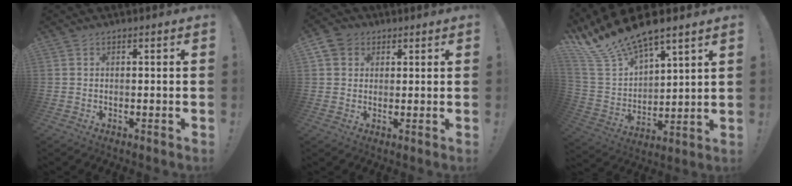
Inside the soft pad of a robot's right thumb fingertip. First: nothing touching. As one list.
[{"total": 5.3, "force": [2.3, 4.4, 1.8], "torque": [-0.029, -0.001, 0.046]}, {"total": 15.2, "force": [12.9, 4.6, 6.4], "torque": [-0.140, -0.096, 0.238]}]